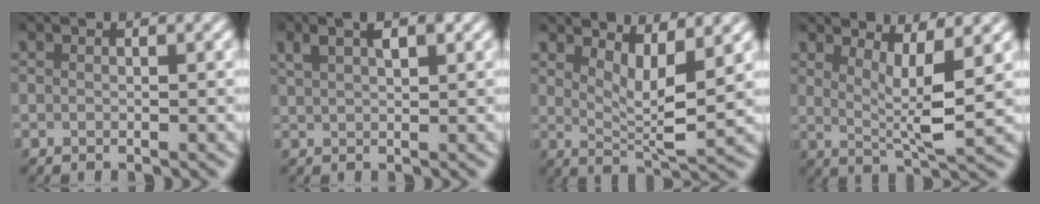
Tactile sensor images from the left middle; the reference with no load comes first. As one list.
[{"total": 2.8, "force": [1.6, 1.0, 2.1], "torque": [-0.040, 0.007, 0.030]}, {"total": 4.3, "force": [2.2, 1.1, 3.5], "torque": [-0.062, -0.016, 0.043]}, {"total": 4.4, "force": [1.8, 0.9, 3.9], "torque": [-0.064, -0.012, 0.034]}]